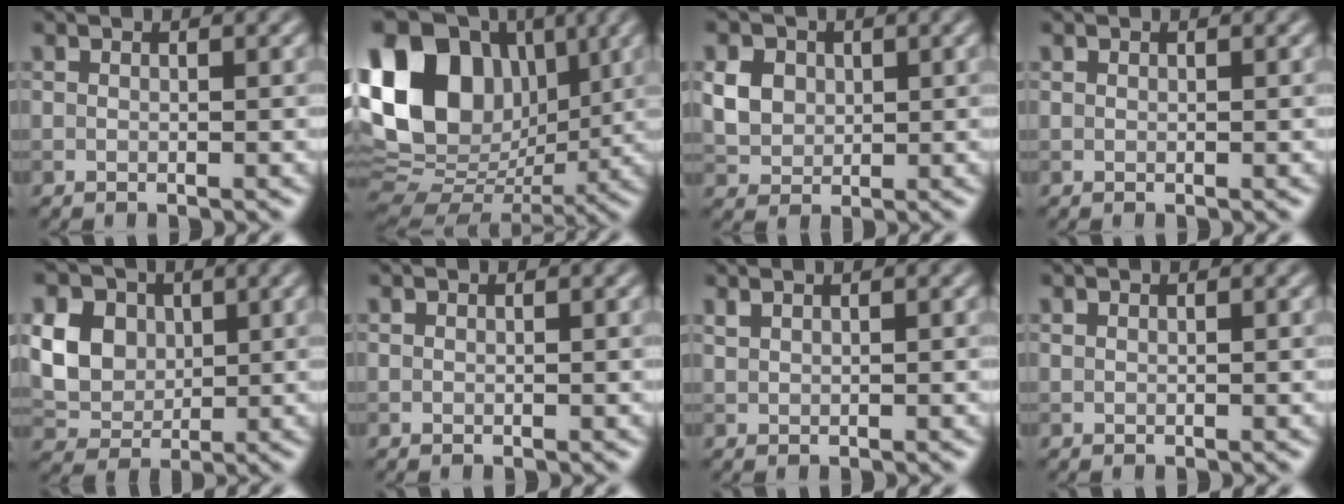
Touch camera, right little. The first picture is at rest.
{"total": 16.4, "force": [4.2, 12.2, 10.1], "torque": [-0.190, 0.032, 0.077]}
{"total": 4.4, "force": [1.4, 3.5, 2.2], "torque": [-0.062, 0.008, 0.028]}
{"total": 0.0}
{"total": 8.9, "force": [2.8, 7.0, 4.8], "torque": [-0.099, 0.024, 0.041]}
{"total": 0.0}
{"total": 0.7, "force": [0.7, 0.2, 0.3], "torque": [-0.007, 0.001, 0.016]}
{"total": 0.0}